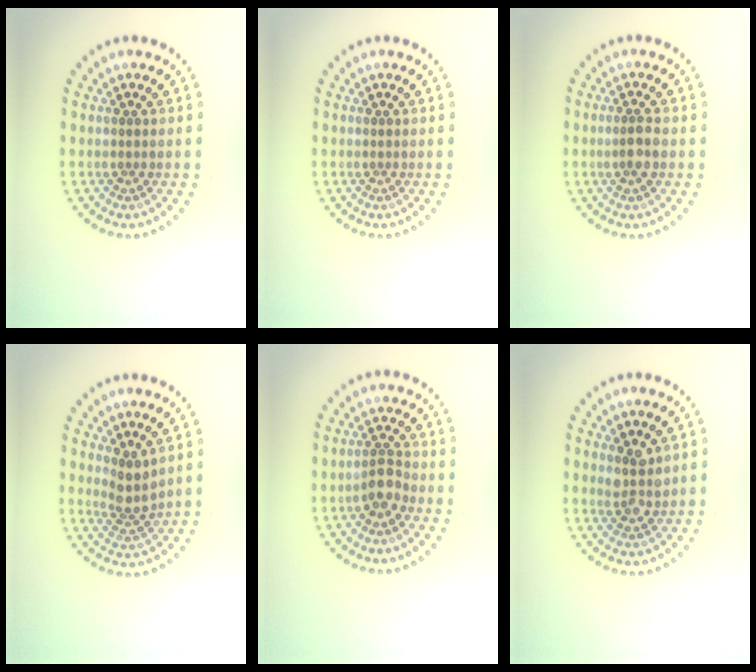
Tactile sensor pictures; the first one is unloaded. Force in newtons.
{"total": 0.0}
{"total": 1.9, "press": 1.7, "slide": 0.9}
{"total": 2.4, "press": 1.9, "slide": 1.6}
{"total": 2.1, "press": 1.8, "slide": 1.1}
{"total": 2.5, "press": 2.2, "slide": 1.1}